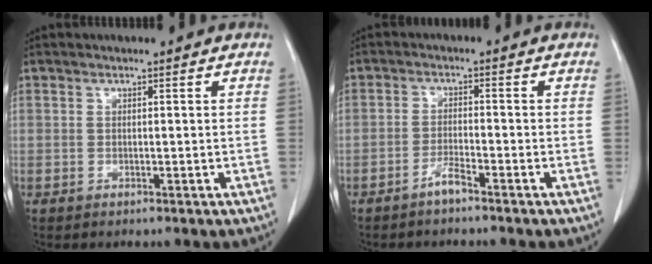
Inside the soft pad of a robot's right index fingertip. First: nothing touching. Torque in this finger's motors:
{"motor_torque": [0.17, -0.15, 0.08, 0.04]}